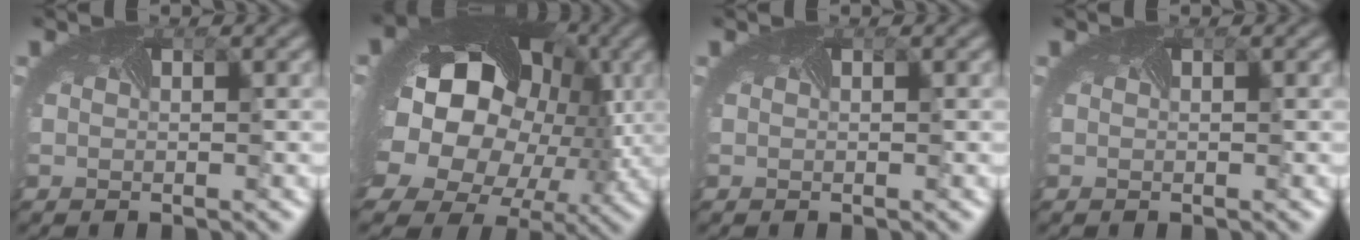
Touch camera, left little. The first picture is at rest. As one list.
[{"total": 18.4, "force": [1.3, 15.0, 10.6], "torque": [-0.222, -0.003, 0.012]}, {"total": 0.0}, {"total": 0.0}]